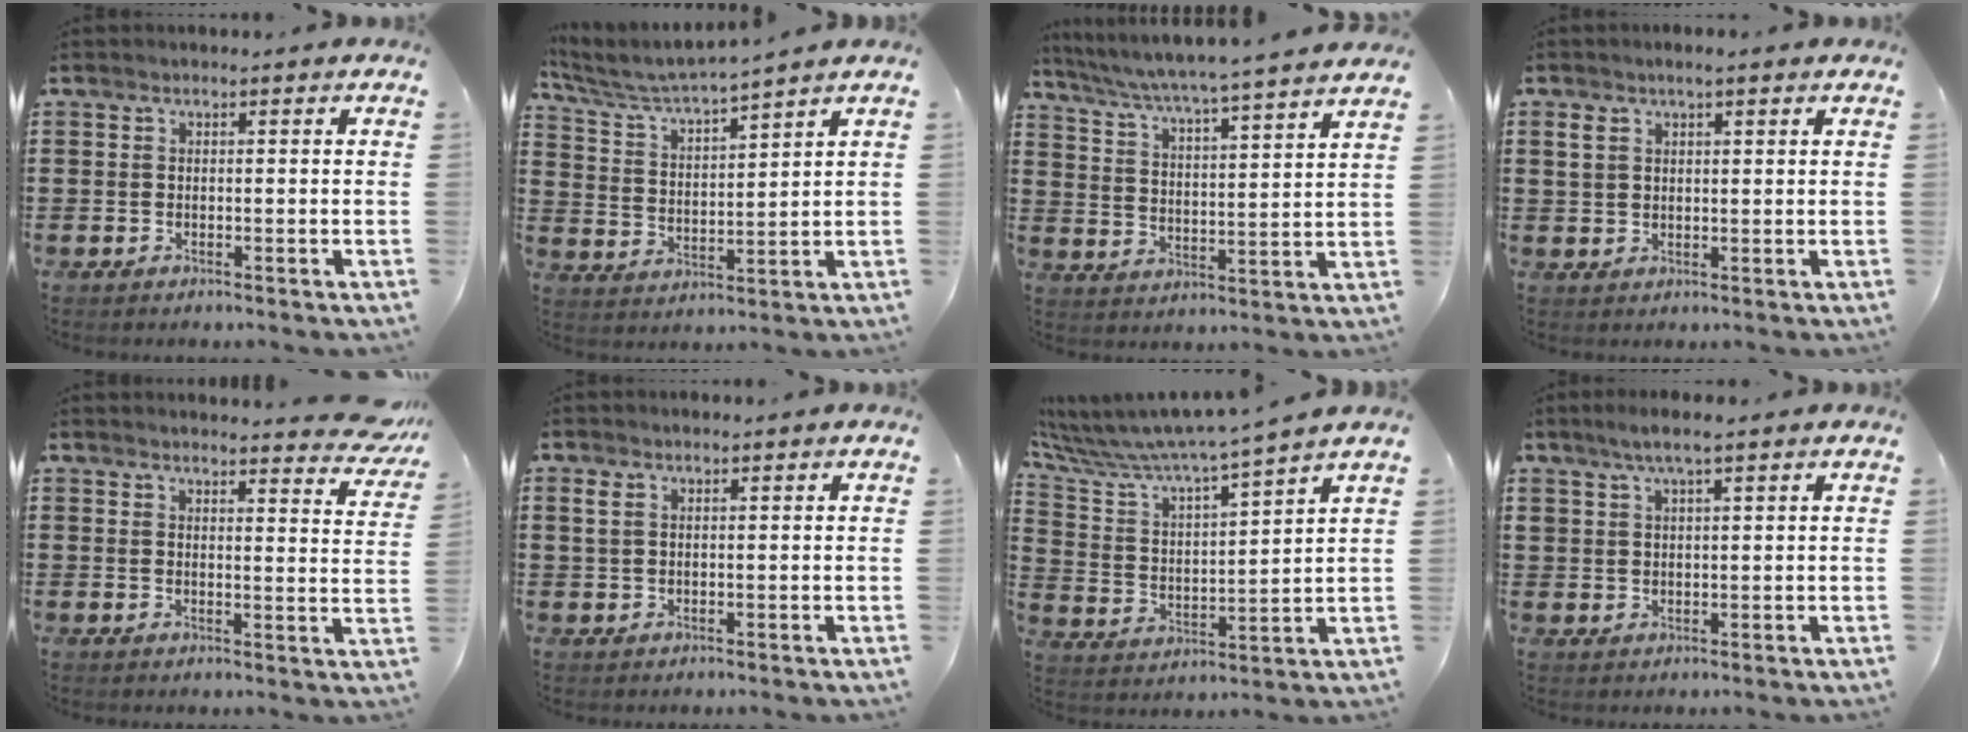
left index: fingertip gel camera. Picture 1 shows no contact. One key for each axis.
{"total": 4.4, "fx": 4.1, "fy": -0.4, "fz": 1.5, "tx": -0.052, "ty": -0.035, "tz": 0.065}
{"total": 4.4, "fx": 3.9, "fy": -1.0, "fz": 1.7, "tx": -0.054, "ty": -0.038, "tz": 0.057}
{"total": 2.5, "fx": 1.5, "fy": 1.1, "fz": 1.6, "tx": -0.034, "ty": 0.007, "tz": 0.027}
{"total": 4.2, "fx": 4.0, "fy": -0.1, "fz": 1.4, "tx": -0.026, "ty": -0.021, "tz": 0.069}
{"total": 1.6, "fx": 0.8, "fy": 0.9, "fz": 1.0, "tx": -0.025, "ty": 0.004, "tz": 0.016}
{"total": 6.4, "fx": 6.1, "fy": 0.1, "fz": 2.0, "tx": -0.072, "ty": -0.050, "tz": 0.099}
{"total": 3.3, "fx": 2.1, "fy": 0.9, "fz": 2.4, "tx": -0.049, "ty": 0.004, "tz": 0.037}